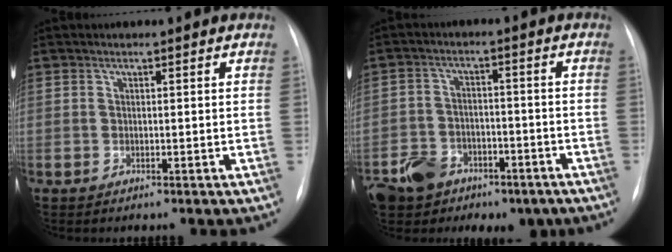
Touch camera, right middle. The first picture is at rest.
{"total": 11.5, "force": [-6.7, 8.3, 4.5], "torque": [-0.100, 0.017, -0.099]}